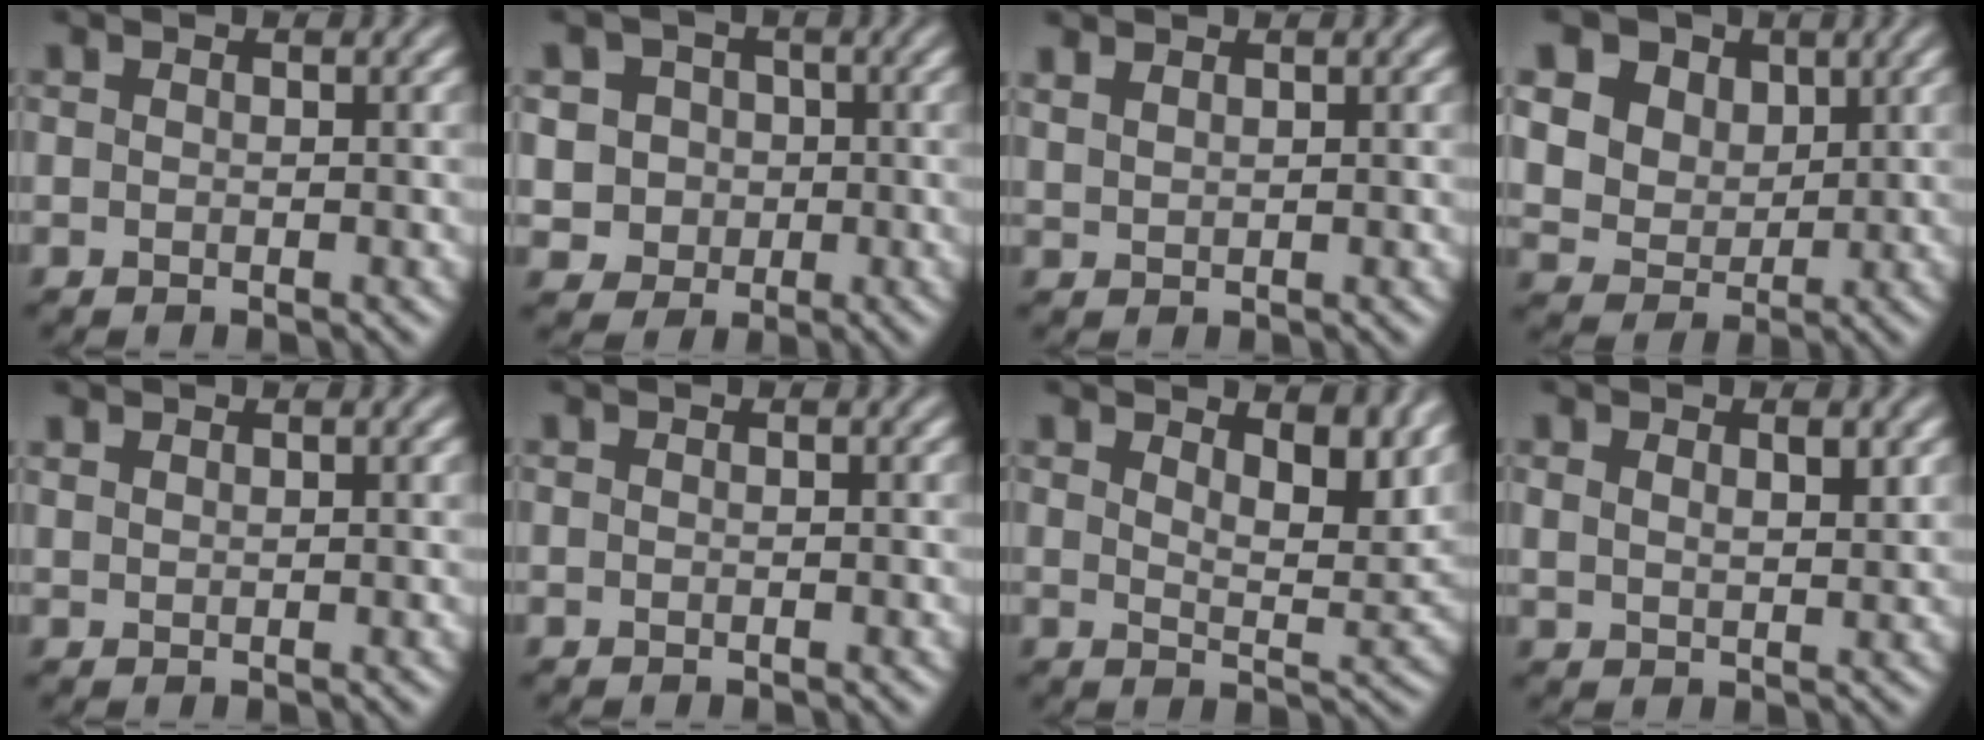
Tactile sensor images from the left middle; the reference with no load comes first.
{"total": 4.8, "force": [0.9, 4.5, 1.6], "torque": [-0.020, 0.016, 0.011]}
{"total": 1.2, "force": [1.1, 0.3, 0.4], "torque": [-0.015, 0.002, 0.028]}
{"total": 14.0, "force": [6.6, 10.9, 5.9], "torque": [-0.165, 0.025, 0.117]}
{"total": 0.9, "force": [0.8, 0.2, 0.3], "torque": [-0.011, -0.001, 0.020]}
{"total": 0.0}
{"total": 5.6, "force": [3.7, 1.9, 3.7], "torque": [-0.051, -0.003, 0.052]}
{"total": 2.3, "force": [1.3, 0.9, 1.6], "torque": [-0.029, -0.004, 0.026]}